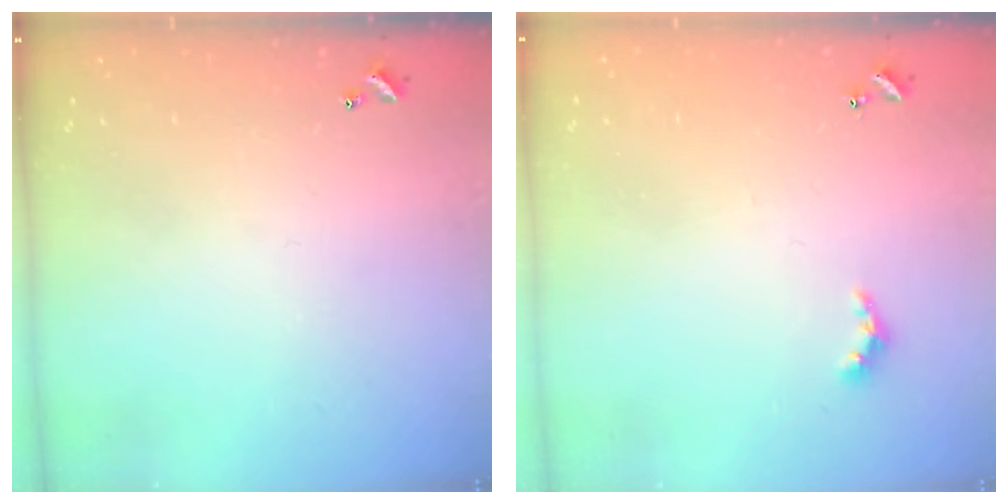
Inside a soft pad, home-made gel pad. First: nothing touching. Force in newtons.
{"total": 2.4, "press": 2.3, "slide": 0.5}